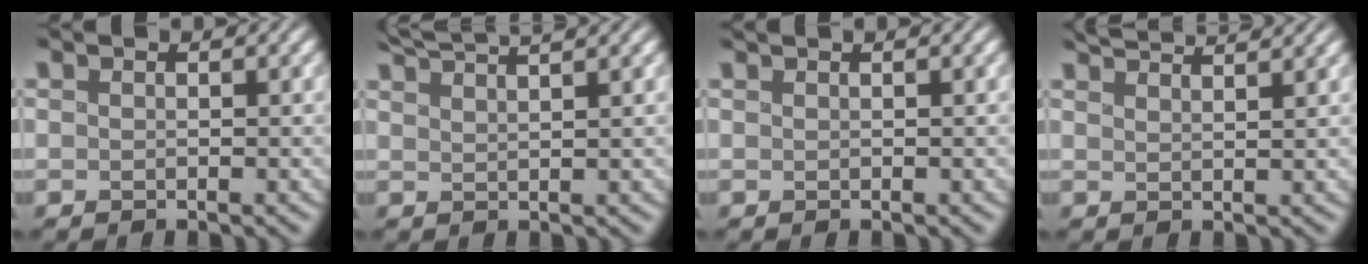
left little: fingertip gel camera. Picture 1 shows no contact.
{"total": 3.9, "force": [3.6, -0.2, 1.6], "torque": [-0.035, 0.018, 0.061]}
{"total": 0.6, "force": [0.5, -0.1, 0.3], "torque": [-0.005, 0.008, 0.013]}
{"total": 3.7, "force": [3.5, -0.1, 1.1], "torque": [-0.027, 0.016, 0.051]}